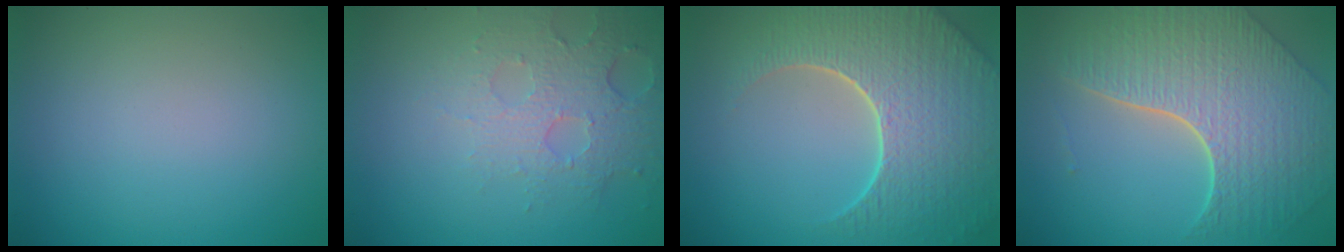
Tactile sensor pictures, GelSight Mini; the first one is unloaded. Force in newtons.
{"total": 4.8, "press": 3.4, "slide": 3.4}
{"total": 9.0, "press": 6.3, "slide": 6.5}
{"total": 8.6, "press": 6.3, "slide": 5.9}